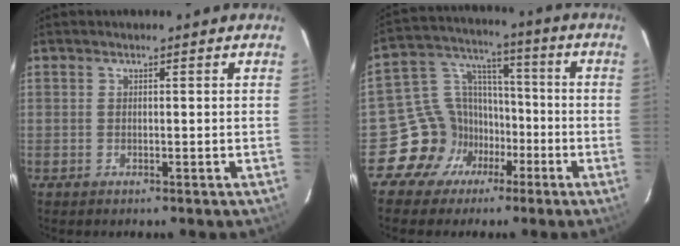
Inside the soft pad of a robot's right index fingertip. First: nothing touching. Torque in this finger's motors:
{"motor_torque": [-0.18, -0.03, -0.83, -0.21]}